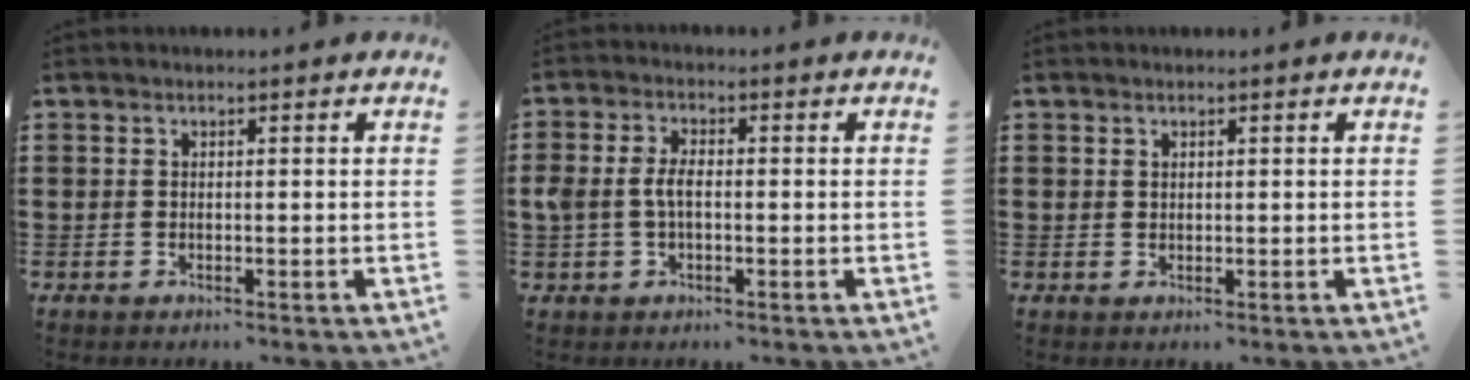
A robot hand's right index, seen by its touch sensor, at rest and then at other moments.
{"total": 3.9, "force": [-0.3, 2.1, 3.2], "torque": [-0.091, -0.006, -0.014]}
{"total": 0.8, "force": [0.5, 0.5, 0.2], "torque": [-0.006, 0.003, 0.009]}